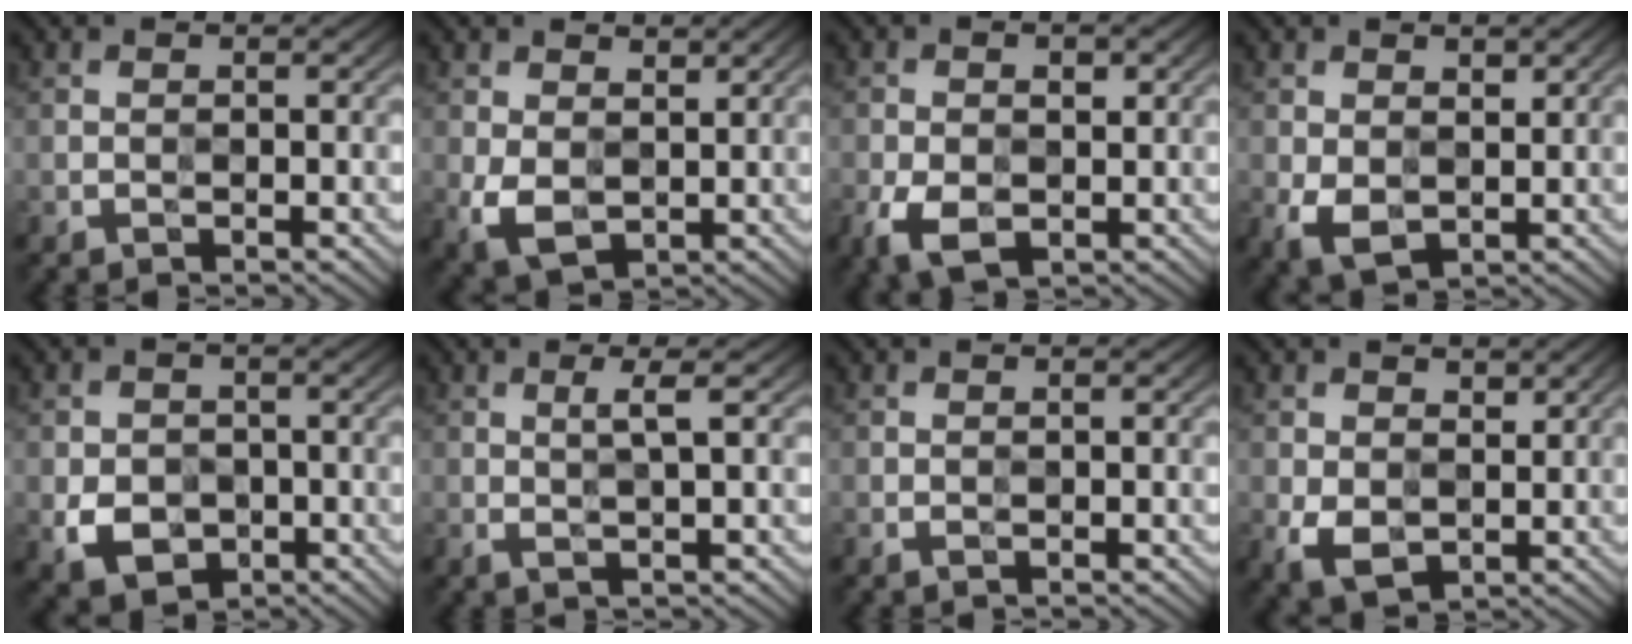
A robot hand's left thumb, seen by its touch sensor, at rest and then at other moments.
{"total": 5.7, "force": [1.0, 4.1, 3.9], "torque": [-0.095, -0.010, 0.019]}
{"total": 6.3, "force": [-1.5, 3.8, 4.8], "torque": [-0.097, -0.011, -0.027]}
{"total": 5.1, "force": [0.3, 3.6, 3.6], "torque": [-0.082, -0.009, 0.008]}
{"total": 5.1, "force": [-1.6, 3.9, 2.8], "torque": [-0.058, -0.013, -0.030]}
{"total": 2.6, "force": [0.7, 0.2, 2.5], "torque": [-0.046, 0.006, 0.012]}
{"total": 0.5, "force": [-0.1, 0.1, 0.5], "torque": [-0.011, 0.000, -0.001]}
{"total": 5.5, "force": [0.6, 4.1, 3.6], "torque": [-0.084, -0.009, 0.013]}